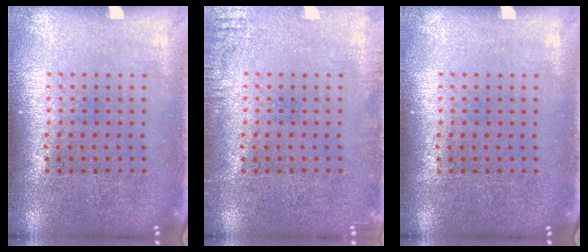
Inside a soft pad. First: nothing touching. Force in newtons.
{"total": 1.5, "press": 1.5, "slide": 0.3}
{"total": 0.0}